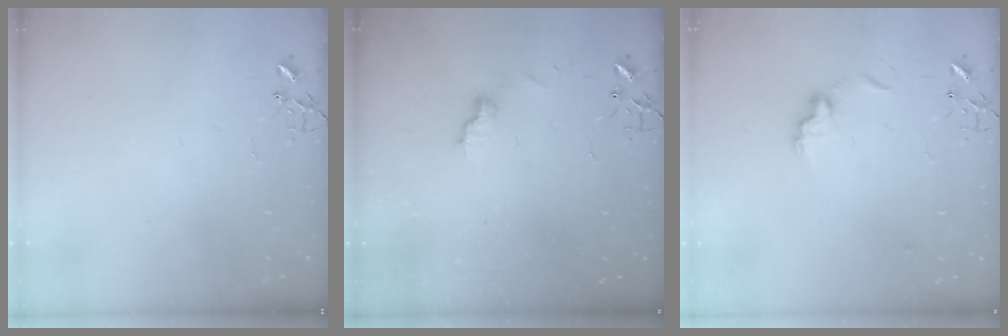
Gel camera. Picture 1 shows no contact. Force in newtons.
{"total": 7.0, "press": 7.0, "slide": 0.8}
{"total": 8.4, "press": 8.4, "slide": 0.4}